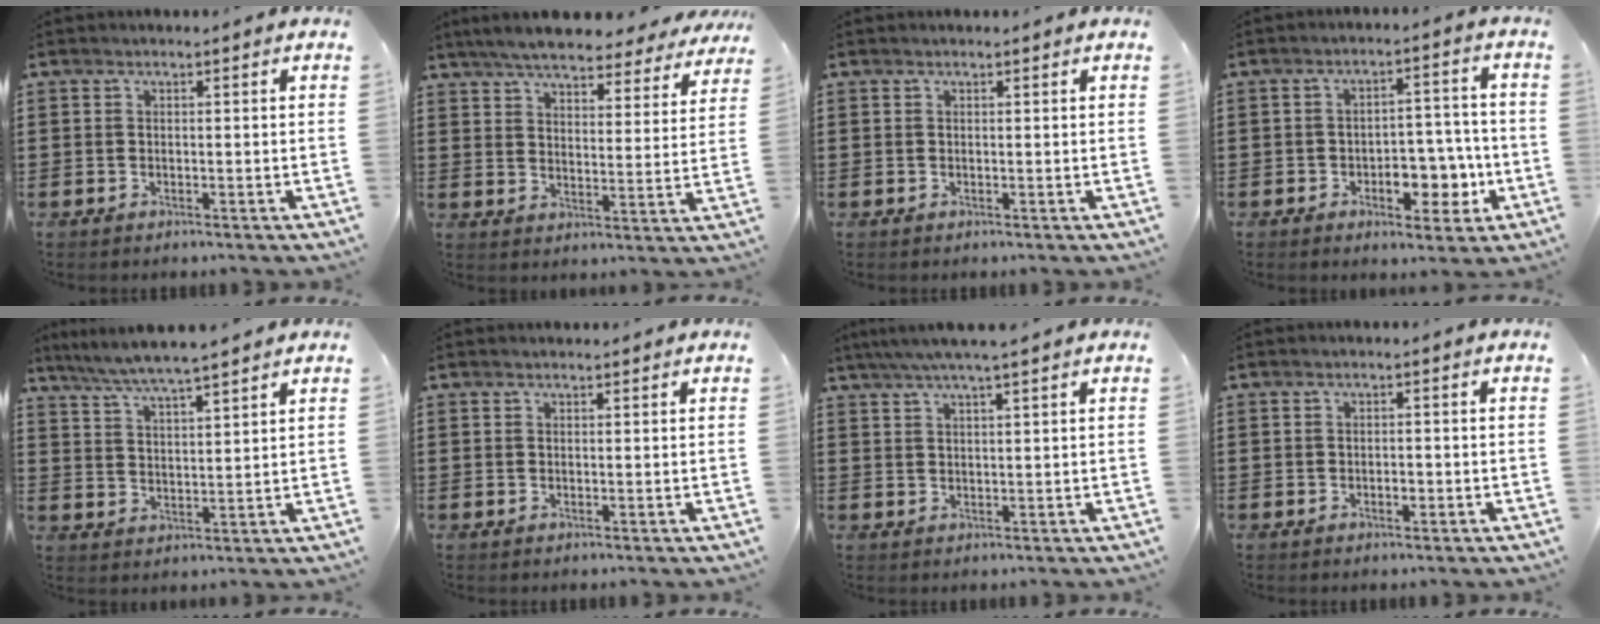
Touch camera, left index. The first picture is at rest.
{"total": 6.1, "force": [5.8, 0.5, 1.9], "torque": [-0.062, -0.030, 0.101]}
{"total": 0.0}
{"total": 6.9, "force": [-2.5, 4.4, 4.8], "torque": [-0.058, 0.006, -0.047]}
{"total": 5.3, "force": [4.8, -0.3, 2.1], "torque": [-0.058, -0.021, 0.085]}
{"total": 0.5, "force": [0.5, 0.1, 0.1], "torque": [-0.004, -0.001, 0.011]}
{"total": 3.7, "force": [2.9, -0.1, 2.3], "torque": [-0.051, -0.001, 0.052]}
{"total": 1.2, "force": [-0.3, 0.6, 1.1], "torque": [-0.020, 0.000, -0.005]}